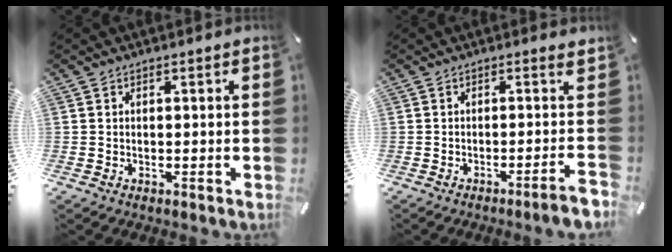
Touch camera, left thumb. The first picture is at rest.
{"total": 7.0, "force": [-2.1, 0.0, 6.7], "torque": [-0.108, -0.010, -0.034]}